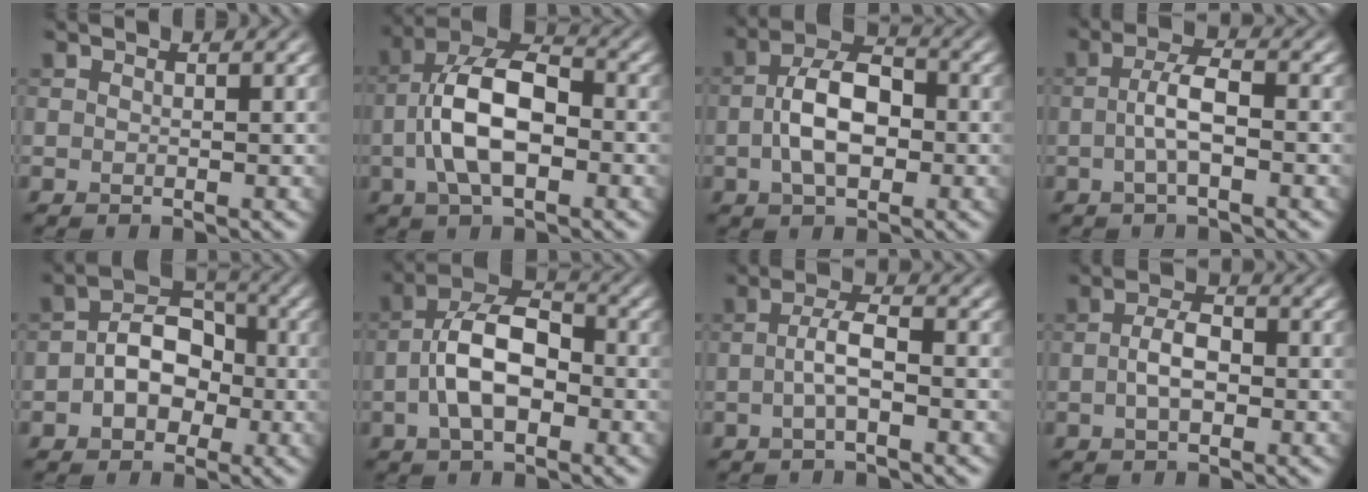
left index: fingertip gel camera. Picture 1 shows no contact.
{"total": 8.0, "force": [-1.3, 4.0, 6.8], "torque": [-0.136, 0.017, -0.032]}
{"total": 6.0, "force": [-0.7, 3.3, 5.0], "torque": [-0.090, 0.008, -0.021]}
{"total": 3.3, "force": [-0.5, 1.0, 3.1], "torque": [-0.060, 0.006, -0.012]}
{"total": 5.3, "force": [-0.9, 3.7, 3.6], "torque": [-0.050, 0.006, -0.019]}
{"total": 6.8, "force": [-1.5, 3.6, 5.6], "torque": [-0.102, 0.018, -0.035]}
{"total": 2.8, "force": [-0.5, 0.8, 2.7], "torque": [-0.052, 0.006, -0.015]}
{"total": 3.0, "force": [-0.4, 1.5, 2.5], "torque": [-0.050, 0.003, -0.012]}